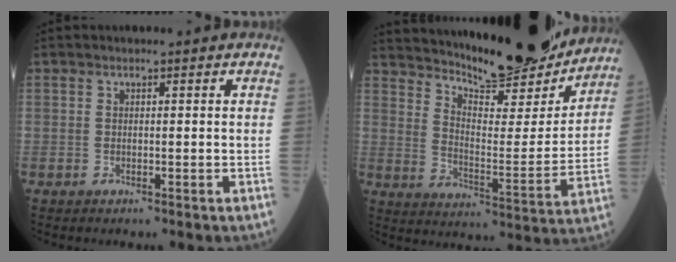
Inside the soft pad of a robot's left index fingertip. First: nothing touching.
{"total": 21.0, "force": [19.3, 3.2, 7.6], "torque": [-0.124, -0.036, 0.274]}